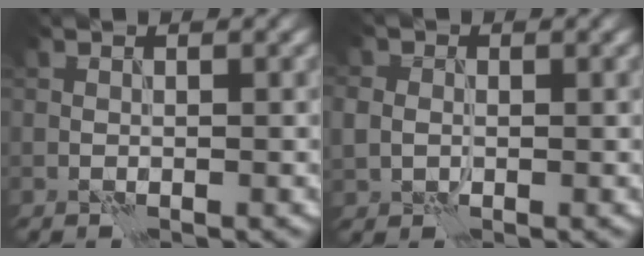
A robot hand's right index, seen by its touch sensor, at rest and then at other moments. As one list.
[{"total": 2.6, "force": [0.2, 2.2, 1.4], "torque": [-0.033, 0.007, 0.000]}]